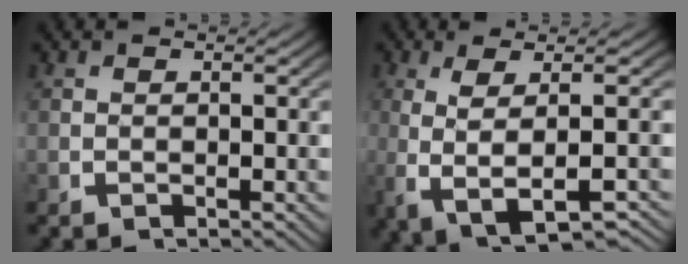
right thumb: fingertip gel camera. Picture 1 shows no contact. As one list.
[{"total": 7.9, "force": [-1.4, 3.3, 7.1], "torque": [-0.157, -0.023, 0.003]}]